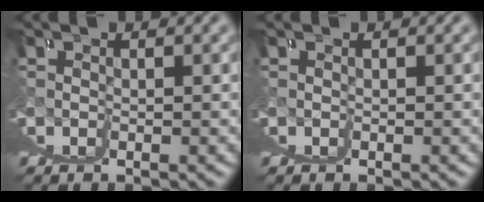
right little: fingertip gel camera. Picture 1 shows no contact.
{"total": 0.0}